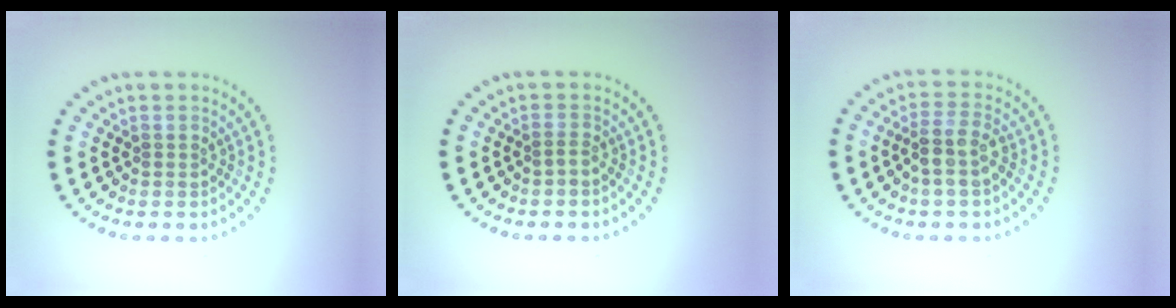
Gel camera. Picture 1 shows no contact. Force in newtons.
{"total": 0.6, "press": 0.3, "slide": 0.5}
{"total": 2.5, "press": 2.2, "slide": 1.2}